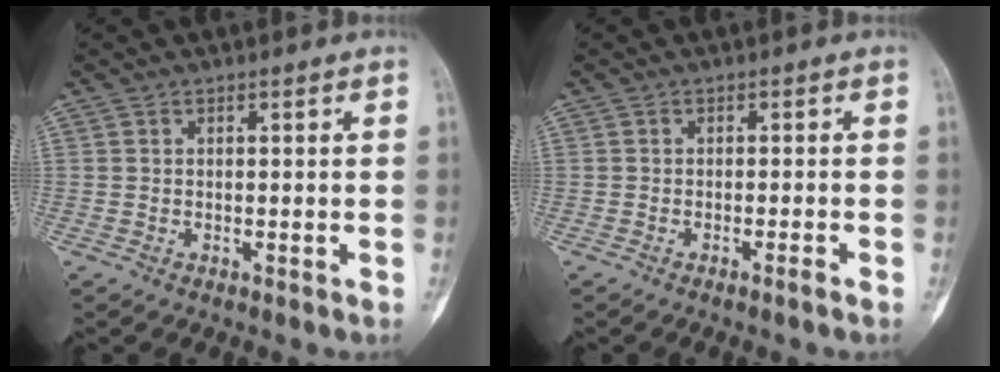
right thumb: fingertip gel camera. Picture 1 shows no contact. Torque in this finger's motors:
{"motor_torque": [-0.33, -0.37, 0.01, 0.20, 0.01]}